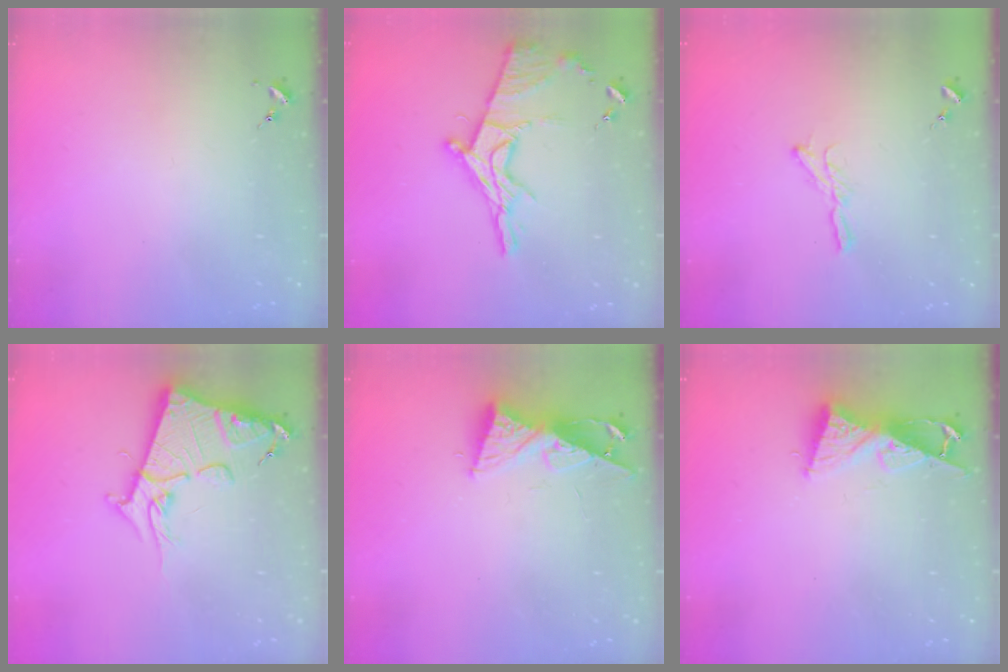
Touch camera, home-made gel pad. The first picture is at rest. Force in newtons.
{"total": 16.9, "press": 16.8, "slide": 1.4}
{"total": 6.3, "press": 6.3, "slide": 0.3}
{"total": 14.8, "press": 14.8, "slide": 1.5}
{"total": 8.7, "press": 8.7, "slide": 0.6}
{"total": 8.9, "press": 8.9, "slide": 0.3}